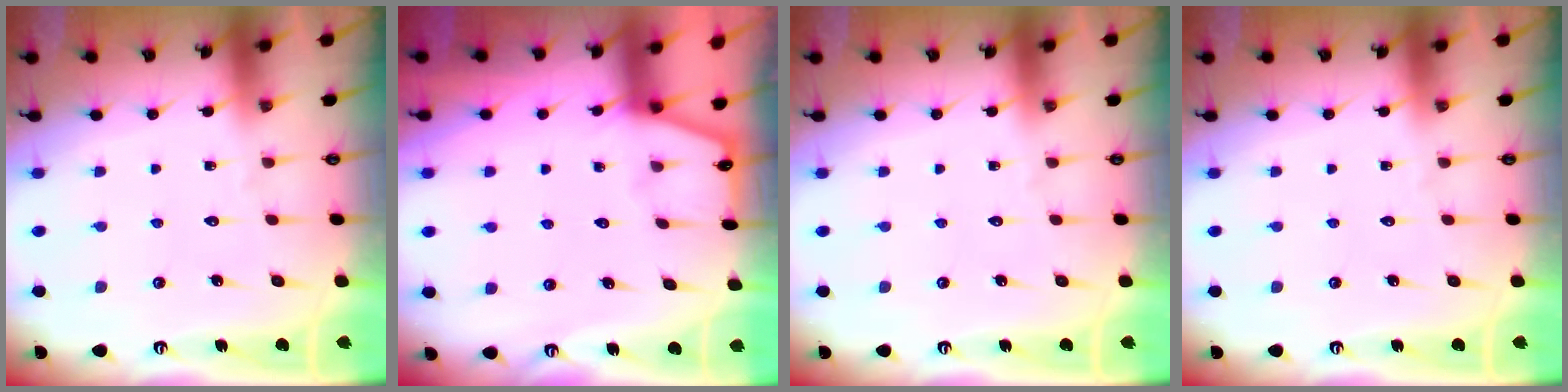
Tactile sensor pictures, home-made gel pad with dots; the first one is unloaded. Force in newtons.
{"total": 2.1, "press": 2.1, "slide": 0.3}
{"total": 0.0}
{"total": 0.0}